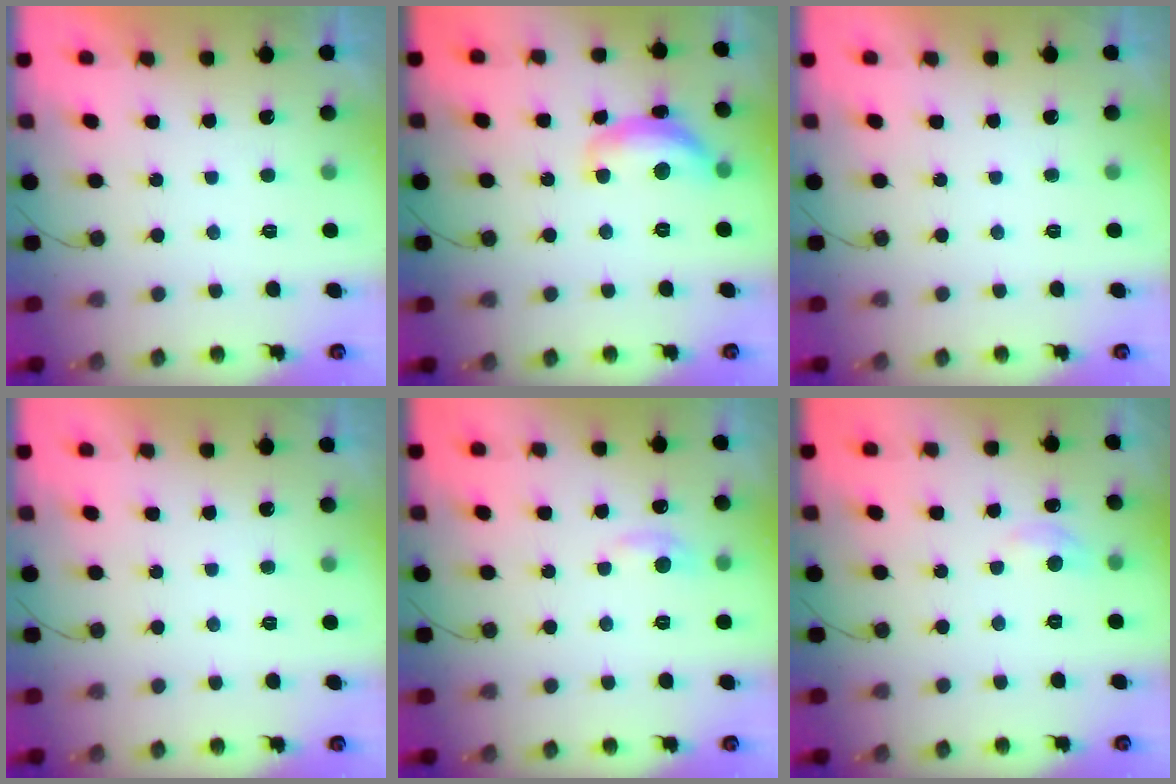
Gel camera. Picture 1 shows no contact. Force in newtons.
{"total": 12.6, "press": 12.6, "slide": 0.7}
{"total": 0.0}
{"total": 0.0}
{"total": 5.5, "press": 5.4, "slide": 0.7}
{"total": 6.8, "press": 6.7, "slide": 1.0}